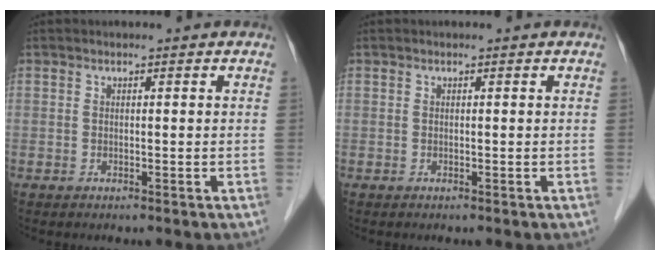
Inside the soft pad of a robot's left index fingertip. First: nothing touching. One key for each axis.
{"total": 0.0}